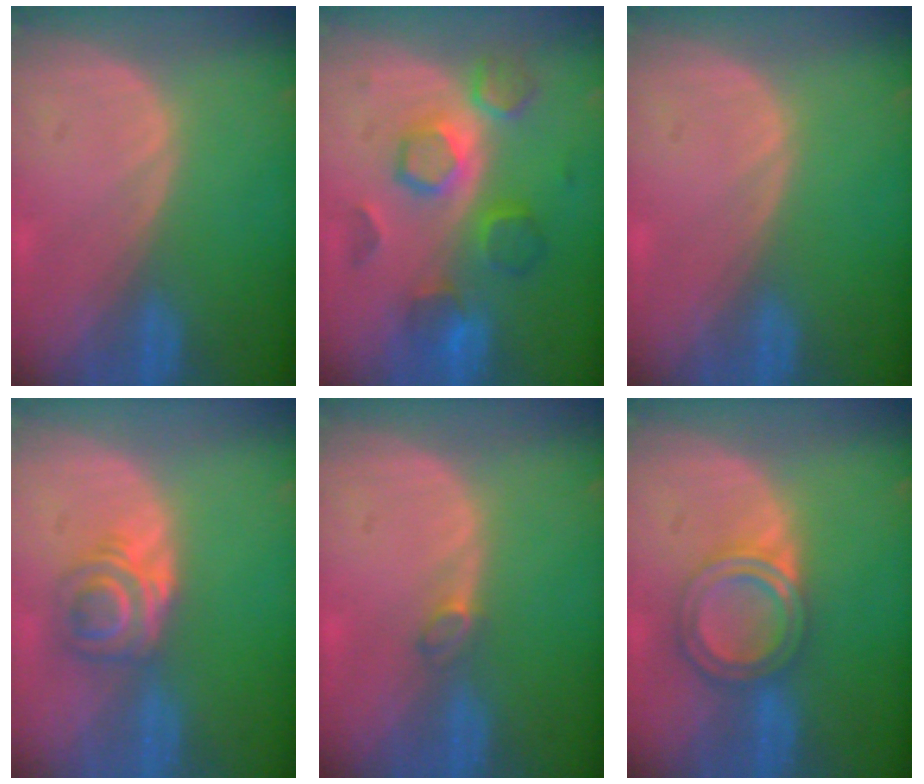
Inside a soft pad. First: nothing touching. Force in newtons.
{"total": 8.3, "press": 8.1, "slide": 2.0}
{"total": 0.0}
{"total": 6.1, "press": 5.1, "slide": 3.3}
{"total": 1.4, "press": 1.3, "slide": 0.3}
{"total": 5.9, "press": 5.4, "slide": 2.5}